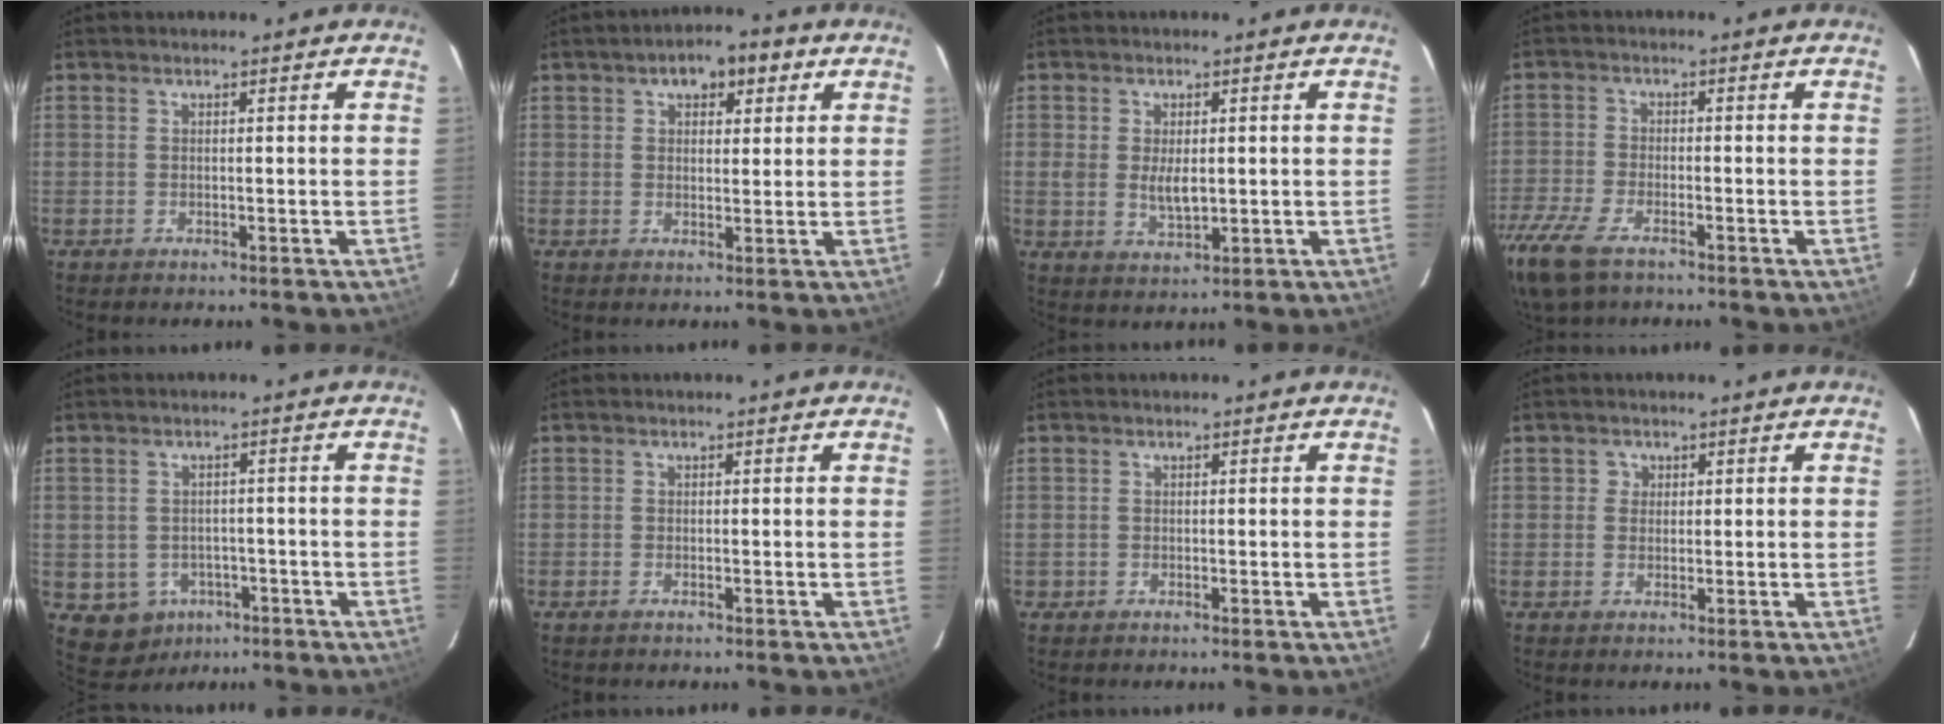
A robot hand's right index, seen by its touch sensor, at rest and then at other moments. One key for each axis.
{"total": 6.6, "fx": 3.1, "fy": 3.6, "fz": 4.5, "tx": -0.068, "ty": 0.026, "tz": 0.045}
{"total": 4.7, "fx": 0.1, "fy": 2.6, "fz": 3.8, "tx": -0.069, "ty": -0.005, "tz": 0.005}
{"total": 12.7, "fx": -8.4, "fy": 5.5, "fz": 7.7, "tx": -0.199, "ty": -0.042, "tz": -0.166}
{"total": 7.3, "fx": -3.3, "fy": 6.2, "fz": 2.0, "tx": -0.056, "ty": 0.009, "tz": -0.030}
{"total": 0.7, "fx": -0.5, "fy": 0.3, "fz": 0.4, "tx": -0.008, "ty": -0.002, "tz": -0.012}
{"total": 1.0, "fx": -0.3, "fy": 0.9, "fz": 0.0, "tx": 0.000, "ty": 0.003, "tz": -0.005}
{"total": 1.6, "fx": 0.3, "fy": 1.6, "fz": 0.0, "tx": 0.007, "ty": 0.008, "tz": 0.001}